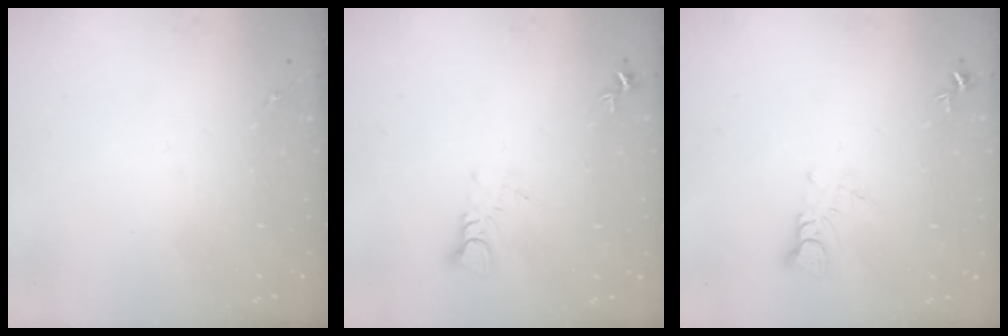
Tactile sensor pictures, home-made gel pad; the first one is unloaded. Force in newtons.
{"total": 3.8, "press": 3.8, "slide": 0.3}
{"total": 3.5, "press": 3.5, "slide": 0.2}